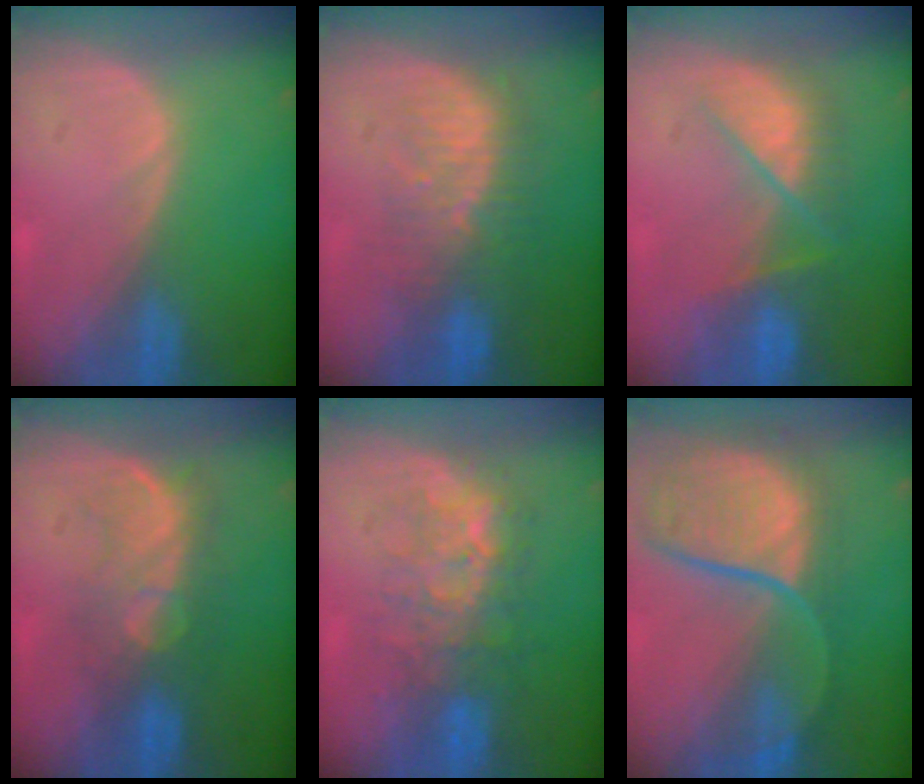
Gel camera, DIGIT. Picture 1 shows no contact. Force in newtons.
{"total": 9.2, "press": 8.3, "slide": 4.0}
{"total": 7.5, "press": 7.3, "slide": 1.9}
{"total": 7.7, "press": 7.4, "slide": 2.0}
{"total": 7.9, "press": 7.8, "slide": 1.5}
{"total": 11.4, "press": 10.0, "slide": 5.4}